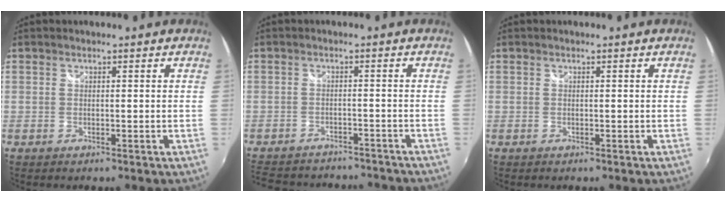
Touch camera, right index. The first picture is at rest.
{"total": 16.8, "force": [-14.4, 6.0, 6.1], "torque": [-0.140, 0.011, -0.194]}
{"total": 0.0}